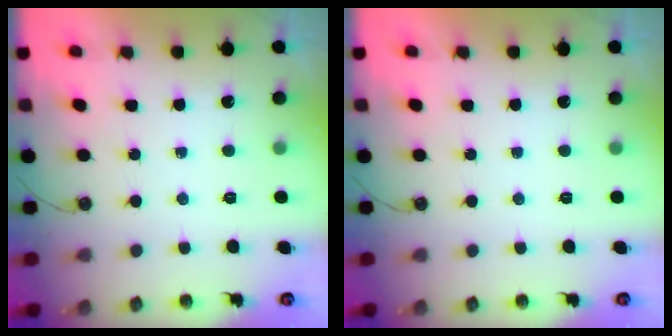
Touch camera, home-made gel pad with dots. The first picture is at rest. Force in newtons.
{"total": 0.0}